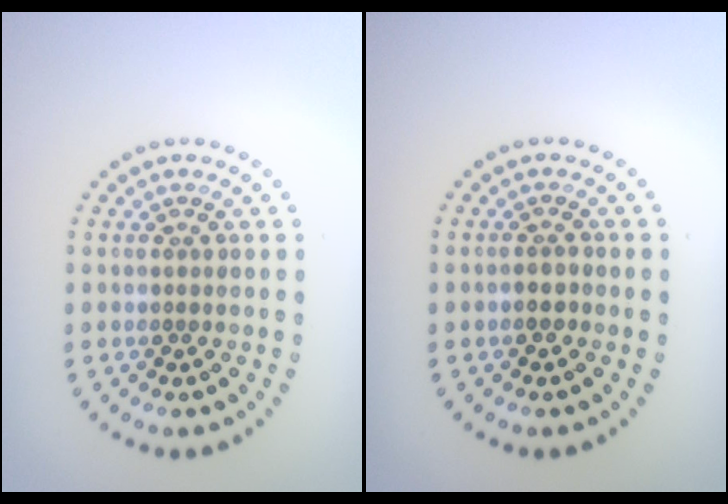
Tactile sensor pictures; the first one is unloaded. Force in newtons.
{"total": 1.0, "press": 0.9, "slide": 0.5}